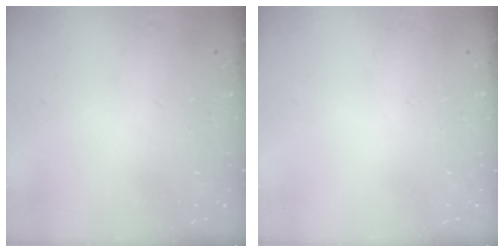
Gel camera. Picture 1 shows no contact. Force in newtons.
{"total": 0.0}